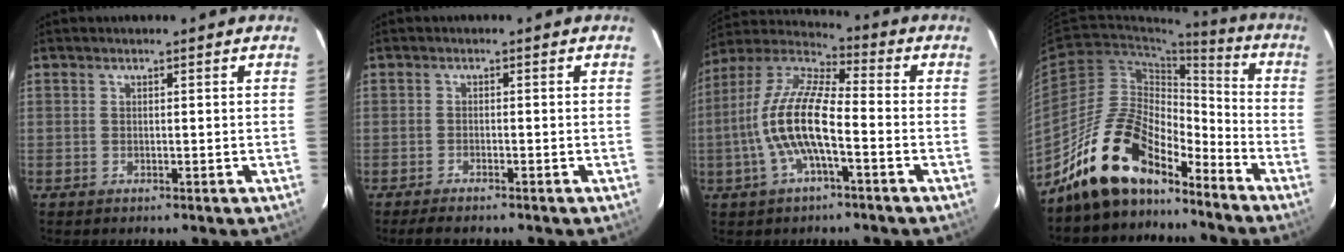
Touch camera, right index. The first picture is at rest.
{"total": 3.2, "force": [-2.9, 0.3, 1.4], "torque": [-0.036, -0.010, -0.053]}
{"total": 13.5, "force": [-3.5, 3.8, 12.4], "torque": [-0.251, 0.003, -0.072]}
{"total": 16.8, "force": [-13.6, 6.6, 7.4], "torque": [-0.140, 0.024, -0.240]}